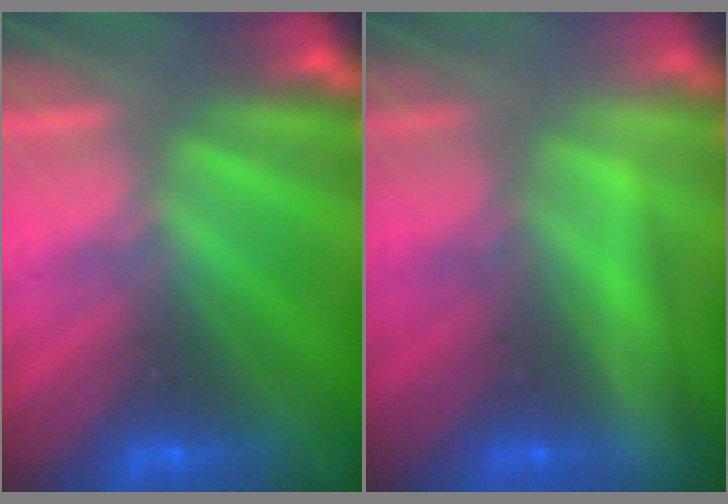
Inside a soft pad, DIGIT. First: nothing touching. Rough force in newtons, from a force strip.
{"total": 2.3}